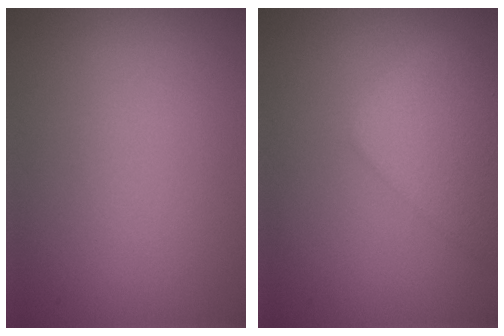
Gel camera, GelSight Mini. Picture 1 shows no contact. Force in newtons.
{"total": 4.3, "press": 4.3, "slide": 0.1}